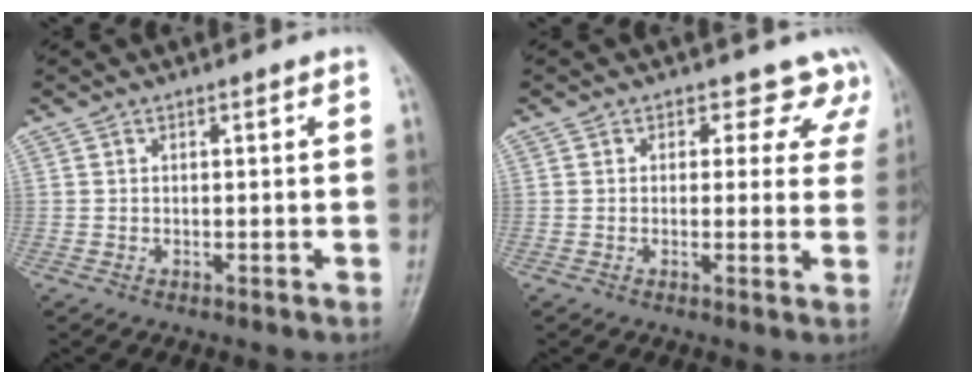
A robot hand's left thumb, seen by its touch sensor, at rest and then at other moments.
{"total": 6.4, "force": [4.7, 4.3, 0.9], "torque": [0.040, -0.017, 0.029]}